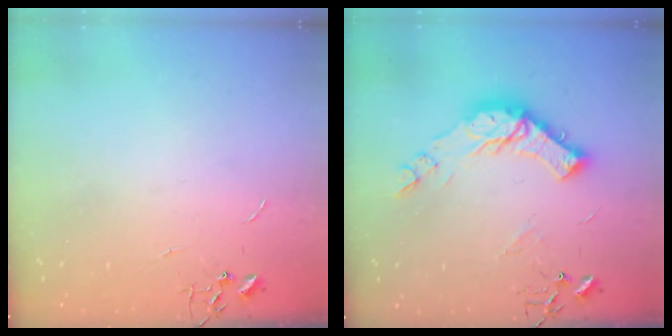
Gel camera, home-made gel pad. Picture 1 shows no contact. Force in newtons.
{"total": 16.5, "press": 16.5, "slide": 1.5}